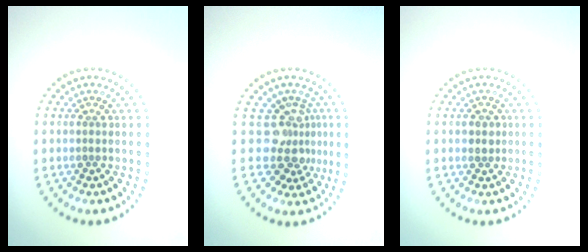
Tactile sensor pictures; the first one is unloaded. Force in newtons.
{"total": 3.5, "press": 2.6, "slide": 2.3}
{"total": 1.3, "press": 1.3, "slide": 0.4}